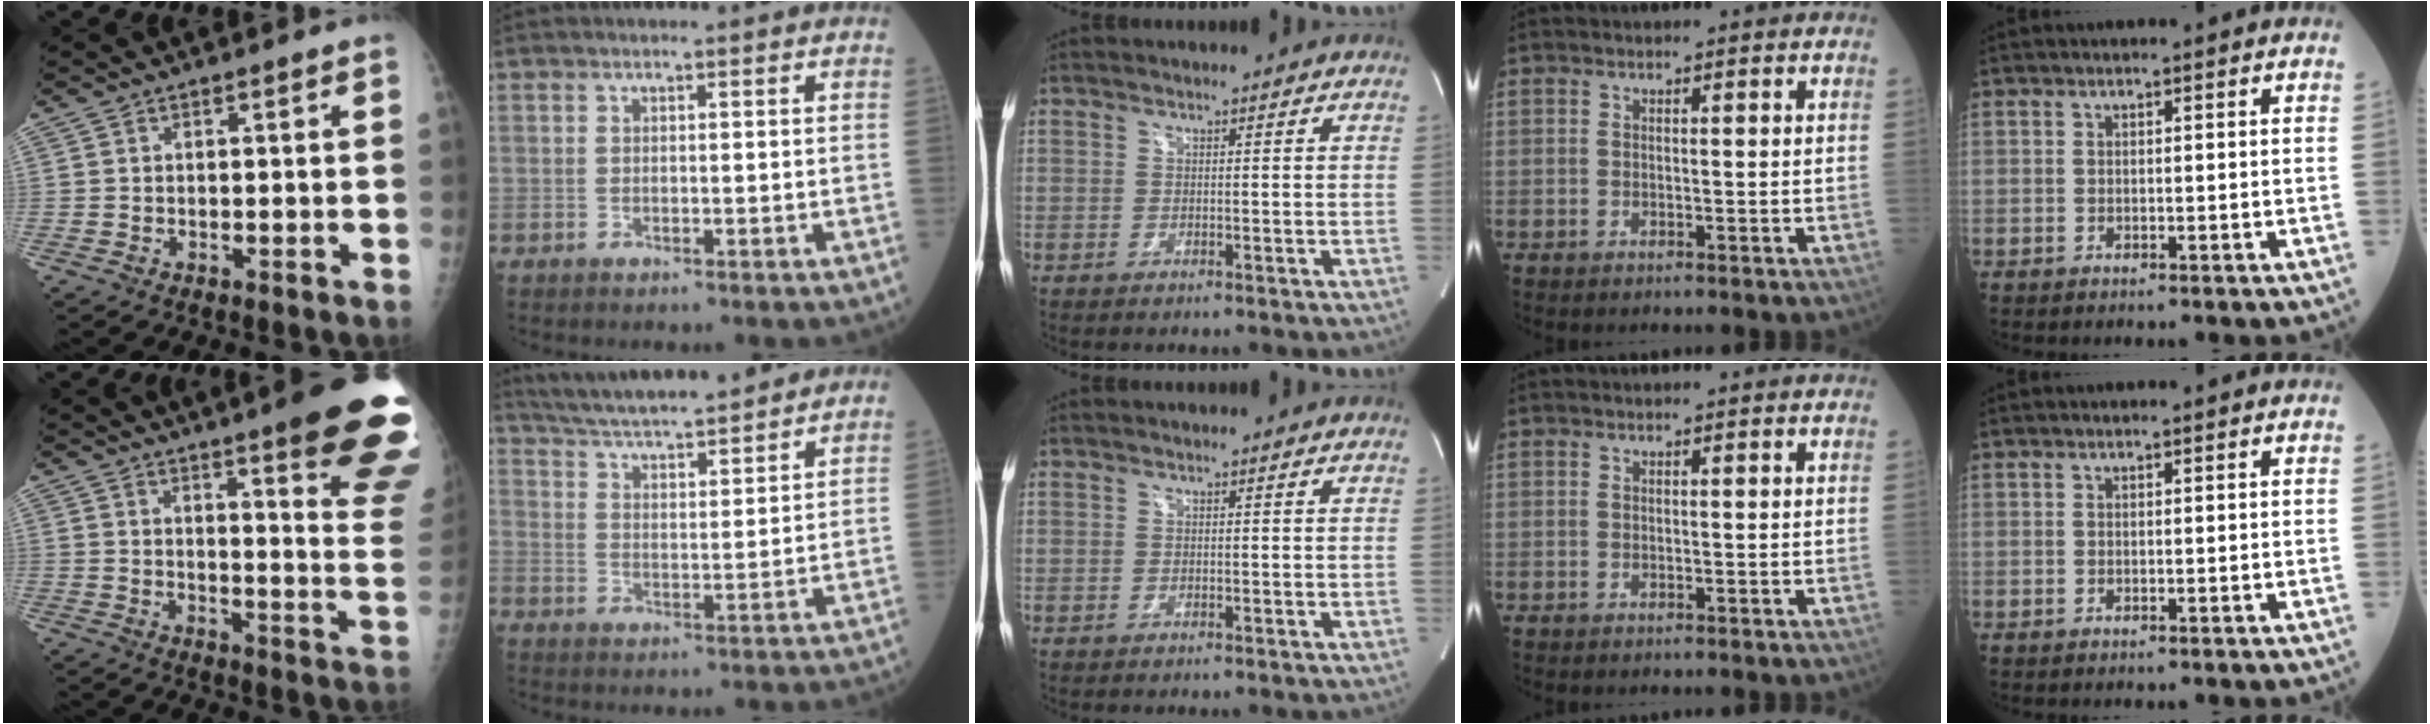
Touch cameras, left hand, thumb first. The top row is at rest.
{"thumb": {"total": 20.9, "force": [13.7, 2.7, 15.6], "torque": [-0.167, -0.078, 0.164]}, "index": {"total": 16.9, "force": [15.1, 1.9, 7.2], "torque": [-0.122, 0.019, 0.236]}}